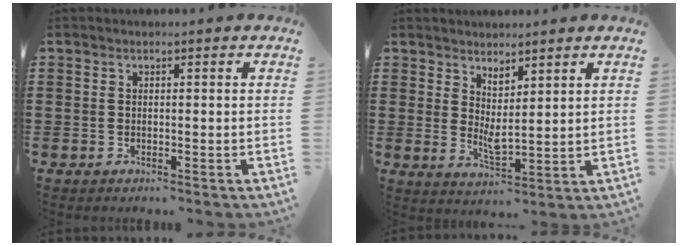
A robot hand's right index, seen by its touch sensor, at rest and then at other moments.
{"total": 2.7, "force": [2.1, 0.8, 1.6], "torque": [-0.038, -0.012, 0.039]}